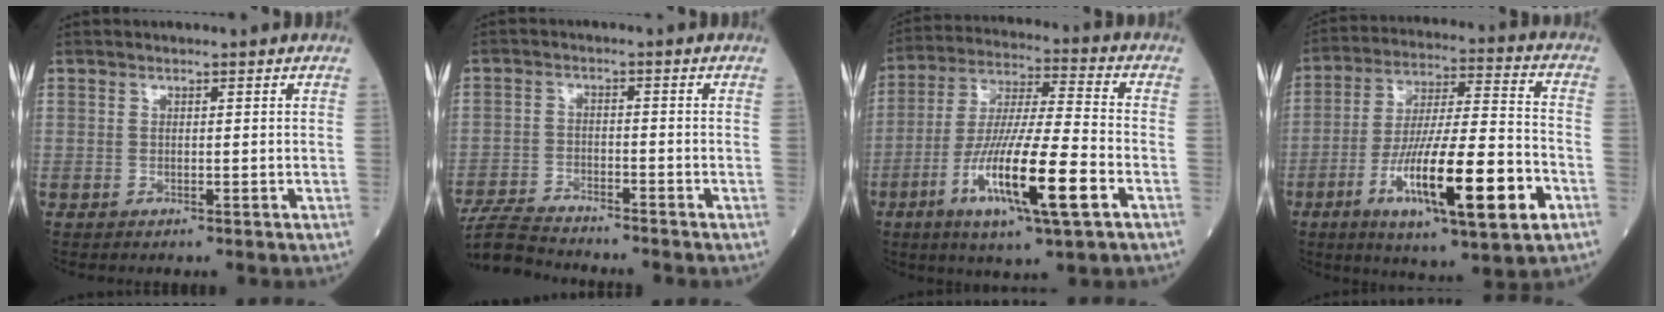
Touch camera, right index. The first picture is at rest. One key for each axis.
{"total": 8.5, "fx": -8.3, "fy": 0.4, "fz": 1.9, "tx": -0.033, "ty": -0.011, "tz": -0.150}
{"total": 16.6, "fx": -6.3, "fy": 1.2, "fz": 15.2, "tx": -0.292, "ty": -0.022, "tz": -0.112}
{"total": 19.6, "fx": -7.5, "fy": 2.4, "fz": 17.9, "tx": -0.308, "ty": -0.020, "tz": -0.120}